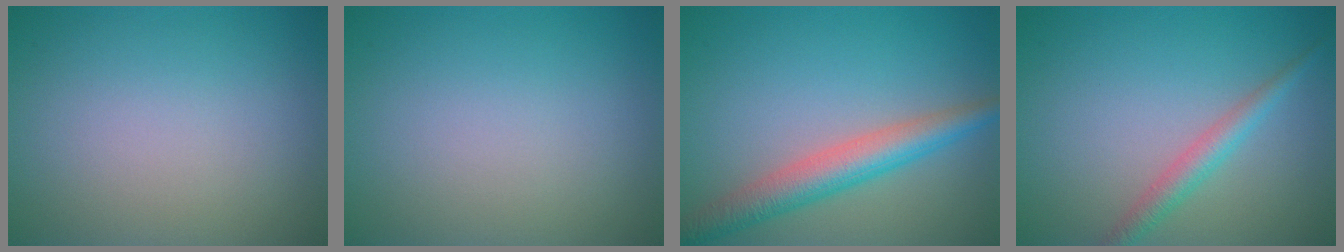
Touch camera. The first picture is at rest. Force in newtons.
{"total": 0.0}
{"total": 4.7, "press": 4.7, "slide": 0.1}
{"total": 2.3, "press": 2.3, "slide": 0.1}